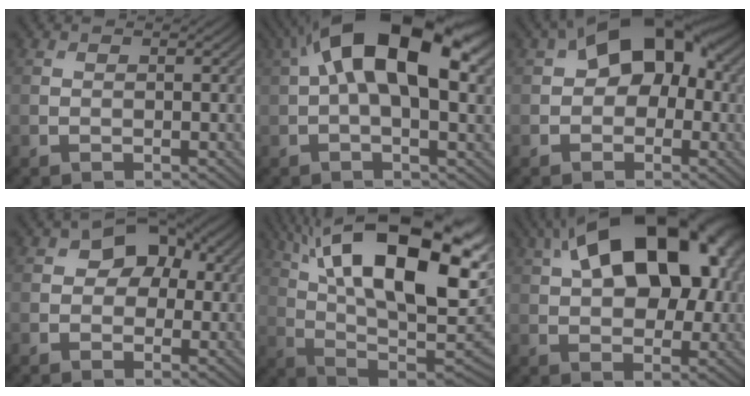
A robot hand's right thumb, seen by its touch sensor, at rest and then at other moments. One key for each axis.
{"total": 17.3, "fx": 5.0, "fy": 8.1, "fz": 14.4, "tx": -0.246, "ty": 0.033, "tz": 0.068}
{"total": 10.3, "fx": 1.5, "fy": 6.7, "fz": 7.7, "tx": -0.103, "ty": 0.019, "tz": 0.004}
{"total": 6.4, "fx": 1.6, "fy": 4.4, "fz": 4.4, "tx": -0.058, "ty": 0.007, "tz": 0.010}
{"total": 23.0, "fx": 9.0, "fy": 9.4, "fz": 19.0, "tx": -0.310, "ty": 0.046, "tz": 0.138}
{"total": 19.6, "fx": 6.7, "fy": 11.2, "fz": 14.7, "tx": -0.229, "ty": 0.051, "tz": 0.084}